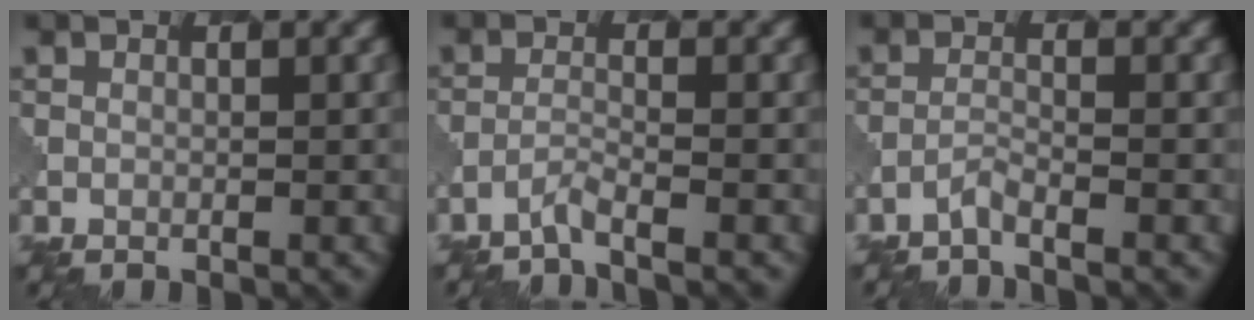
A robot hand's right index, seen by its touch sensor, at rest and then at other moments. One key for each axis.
{"total": 1.4, "fx": -1.2, "fy": 0.0, "fz": 0.6, "tx": -0.008, "ty": 0.001, "tz": -0.035}
{"total": 1.1, "fx": -1.0, "fy": 0.1, "fz": 0.3, "tx": -0.003, "ty": 0.001, "tz": -0.028}